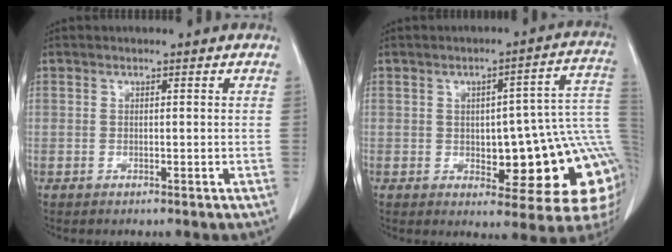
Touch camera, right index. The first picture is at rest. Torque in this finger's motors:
{"motor_torque": [1.25, -0.76, 0.36, 0.07]}